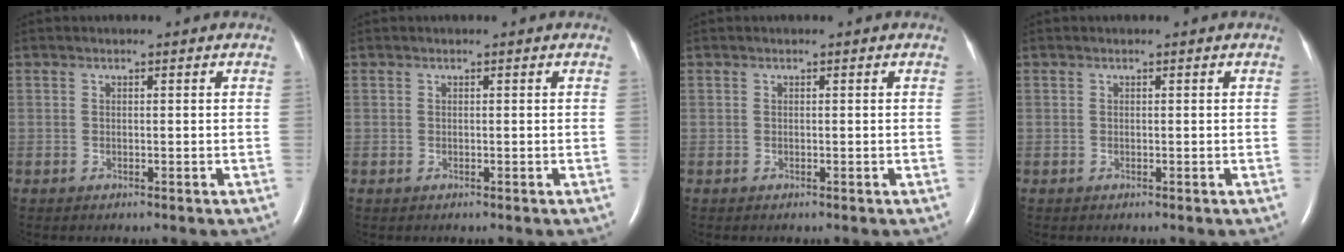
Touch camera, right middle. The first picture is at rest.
{"total": 0.0}
{"total": 0.0}
{"total": 0.0}